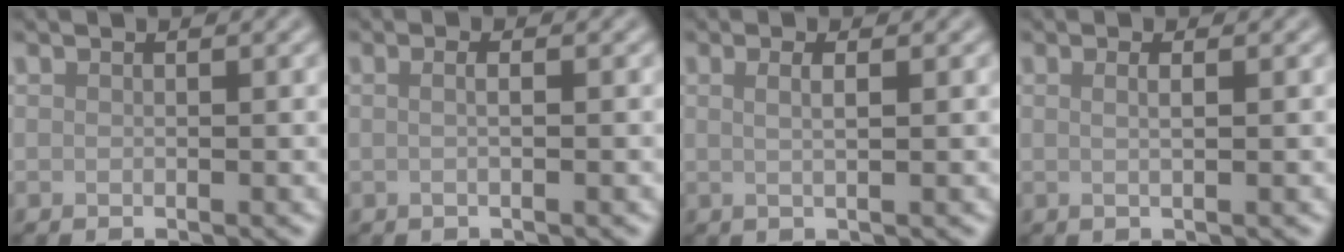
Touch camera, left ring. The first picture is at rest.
{"total": 1.8, "force": [0.3, 0.9, 1.6], "torque": [-0.006, -0.001, -0.012]}
{"total": 2.1, "force": [0.6, 0.8, 1.8], "torque": [-0.018, -0.003, -0.007]}
{"total": 1.7, "force": [0.4, 0.7, 1.5], "torque": [-0.011, -0.004, -0.008]}